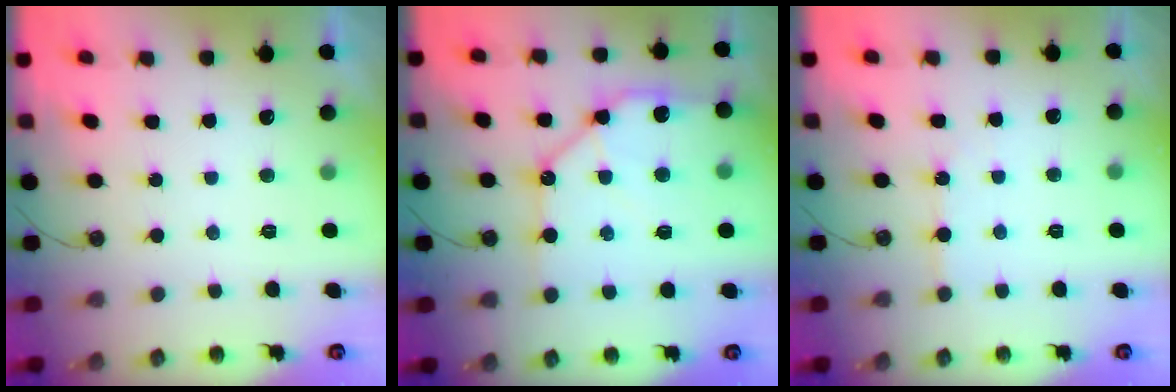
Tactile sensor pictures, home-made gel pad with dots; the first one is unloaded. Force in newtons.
{"total": 12.9, "press": 12.8, "slide": 1.5}
{"total": 3.4, "press": 3.4, "slide": 0.5}